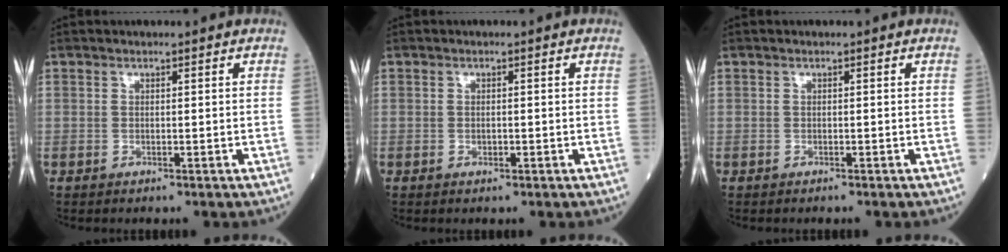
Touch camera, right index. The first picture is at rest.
{"total": 0.7, "force": [-0.1, 0.3, 0.6], "torque": [-0.014, -0.001, 0.001]}
{"total": 0.6, "force": [-0.5, 0.0, 0.3], "torque": [-0.004, 0.001, -0.005]}